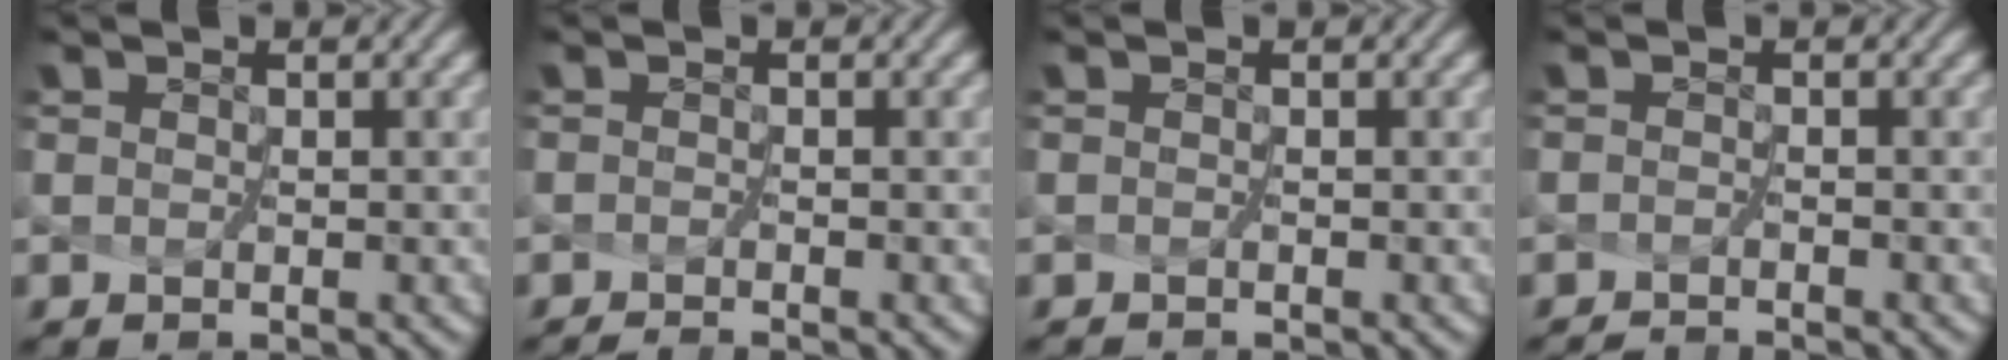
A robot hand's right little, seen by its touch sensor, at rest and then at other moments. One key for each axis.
{"total": 1.4, "fx": -1.3, "fy": -0.6, "fz": 0.1, "tx": -0.011, "ty": -0.010, "tz": -0.026}
{"total": 0.7, "fx": -0.5, "fy": -0.4, "fz": -0.3, "tx": -0.001, "ty": -0.005, "tz": -0.007}
{"total": 1.9, "fx": -1.7, "fy": -0.7, "fz": -0.3, "tx": -0.004, "ty": -0.011, "tz": -0.031}